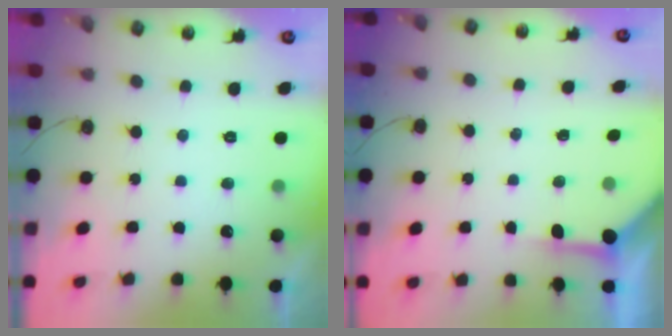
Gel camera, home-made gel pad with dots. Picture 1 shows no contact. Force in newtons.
{"total": 3.8, "press": 3.8, "slide": 0.4}